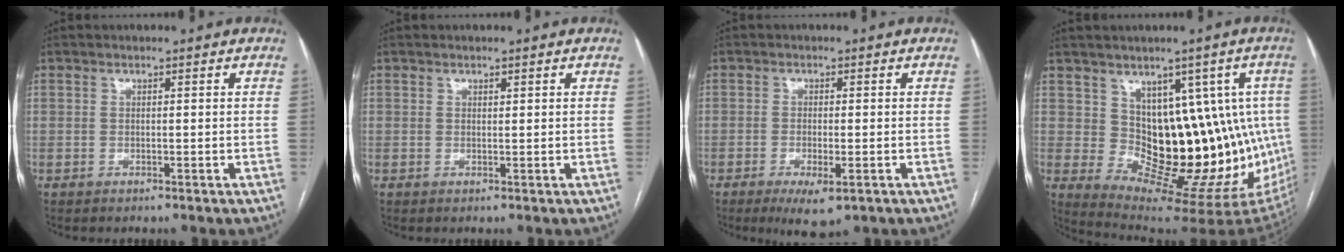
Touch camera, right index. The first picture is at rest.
{"total": 0.5, "force": [0.4, 0.2, 0.4], "torque": [-0.005, -0.002, 0.006]}
{"total": 5.0, "force": [-2.5, 1.4, 4.1], "torque": [-0.065, -0.010, -0.033]}
{"total": 14.6, "force": [1.9, 7.6, 12.3], "torque": [-0.138, 0.015, 0.048]}